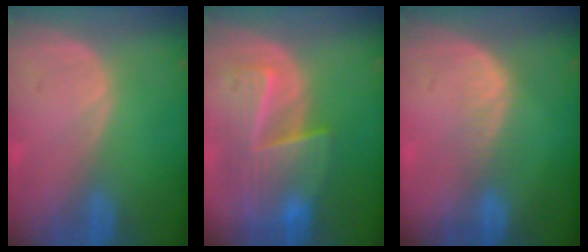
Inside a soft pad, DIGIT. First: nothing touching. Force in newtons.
{"total": 8.7, "press": 8.1, "slide": 3.1}
{"total": 2.7, "press": 2.3, "slide": 1.5}